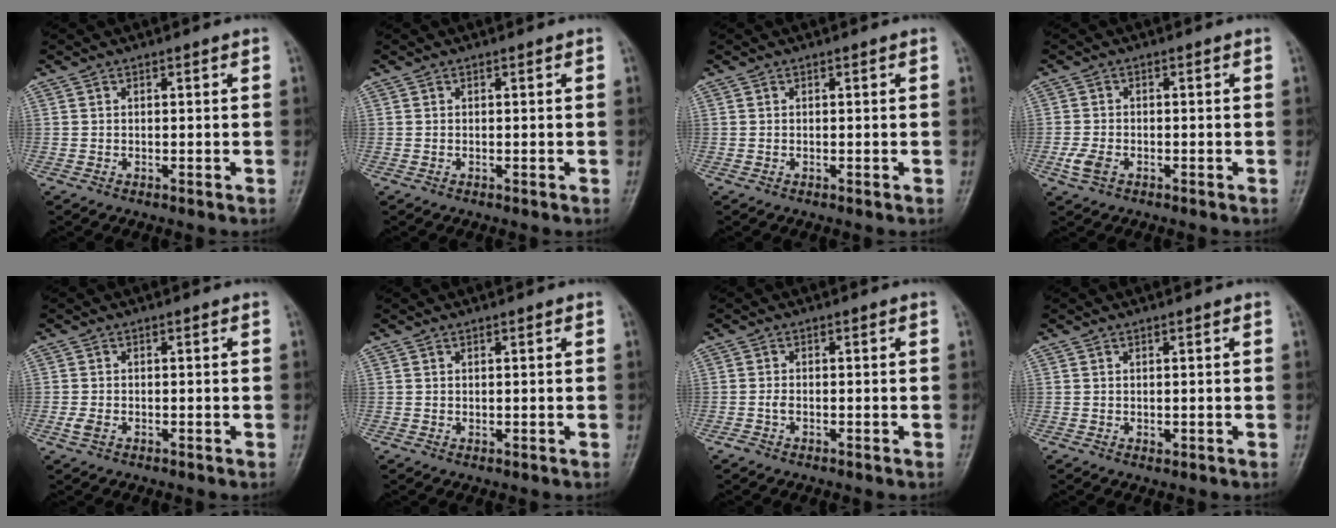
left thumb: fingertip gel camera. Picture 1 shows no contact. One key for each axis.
{"total": 0.0}
{"total": 0.0}
{"total": 3.2, "fx": -1.6, "fy": 1.9, "fz": 2.0, "tx": -0.053, "ty": 0.004, "tz": -0.032}
{"total": 1.6, "fx": -0.8, "fy": 1.0, "fz": 1.0, "tx": -0.032, "ty": -0.001, "tz": -0.019}
{"total": 0.0}
{"total": 1.2, "fx": -0.7, "fy": 0.6, "fz": 0.8, "tx": -0.022, "ty": 0.002, "tz": -0.018}
{"total": 0.6, "fx": -0.1, "fy": 0.4, "fz": 0.3, "tx": -0.001, "ty": -0.001, "tz": 0.000}